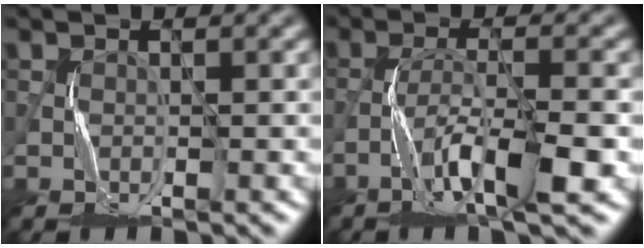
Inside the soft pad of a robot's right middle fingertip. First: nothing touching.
{"total": 6.3, "force": [-3.4, 0.9, 5.3], "torque": [-0.097, 0.005, -0.063]}